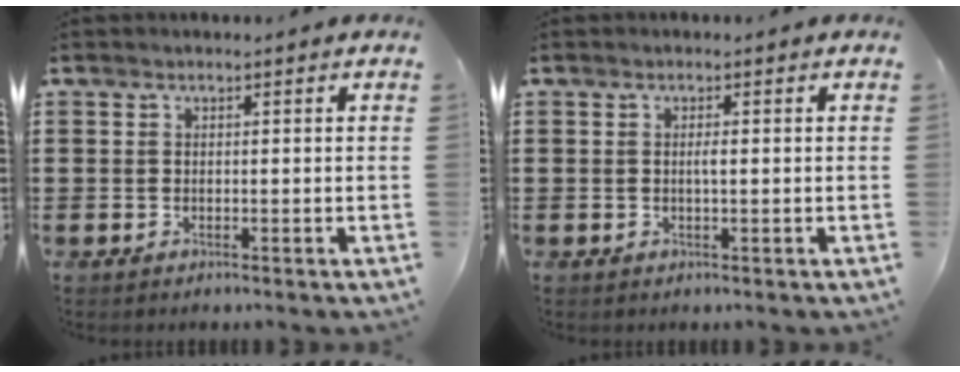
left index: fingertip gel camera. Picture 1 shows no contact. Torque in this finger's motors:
{"motor_torque": [0.25, 0.16, 0.02, 0.02]}